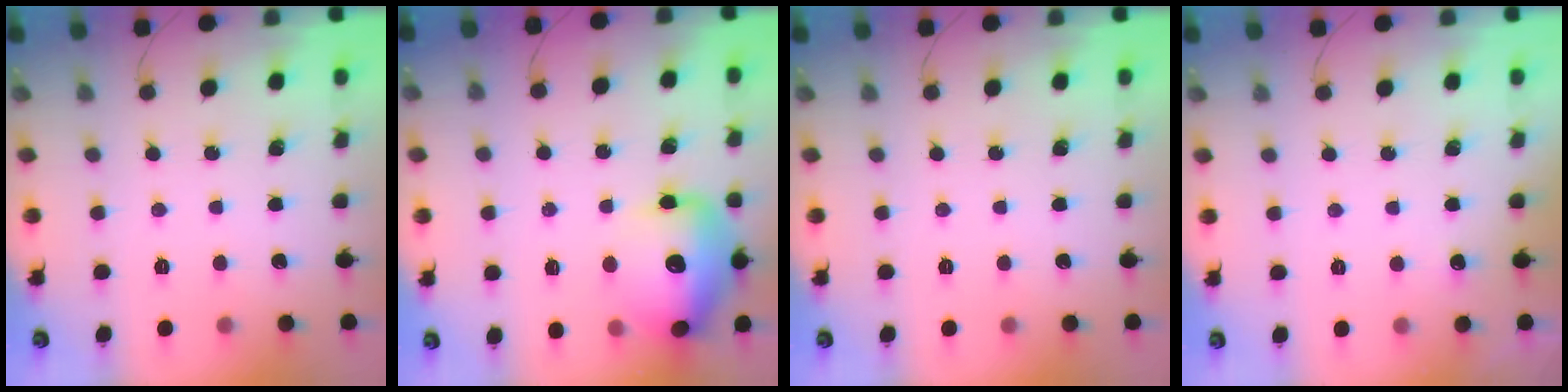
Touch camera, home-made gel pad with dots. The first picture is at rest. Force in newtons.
{"total": 16.7, "press": 16.3, "slide": 3.3}
{"total": 0.0}
{"total": 2.8, "press": 2.6, "slide": 1.2}